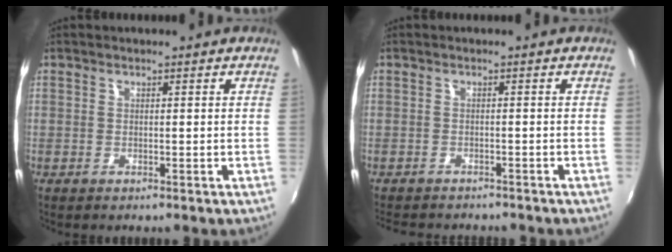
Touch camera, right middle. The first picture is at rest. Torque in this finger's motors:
{"motor_torque": [0.10, -0.20, 0.04, 0.03]}